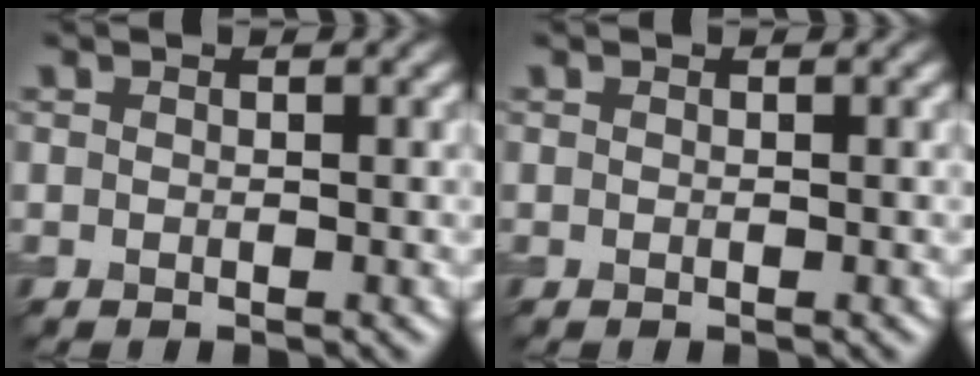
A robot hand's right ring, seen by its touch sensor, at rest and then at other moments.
{"total": 0.0}